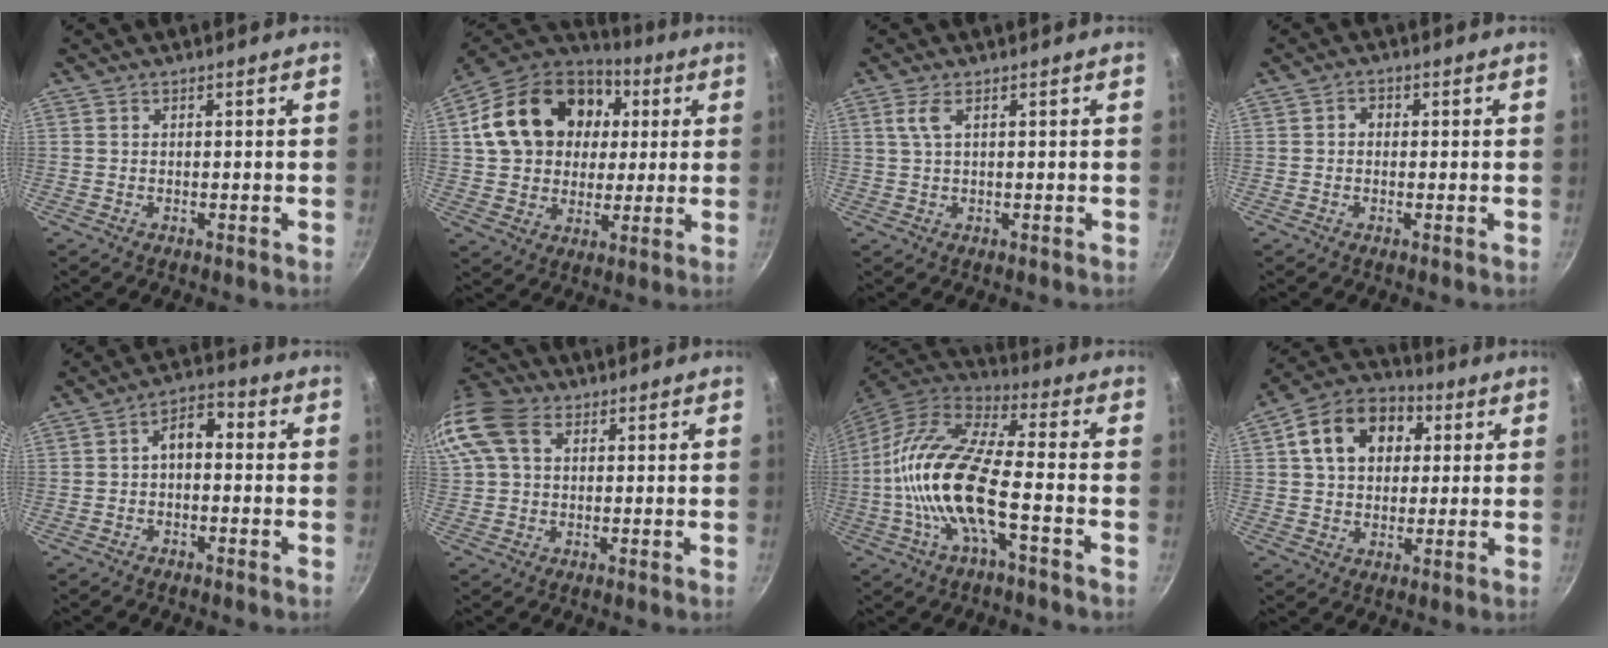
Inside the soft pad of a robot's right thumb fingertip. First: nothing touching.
{"total": 22.7, "force": [5.1, 17.4, 13.7], "torque": [-0.221, 0.023, 0.085]}
{"total": 2.8, "force": [1.1, 0.9, 2.5], "torque": [-0.055, 0.002, 0.024]}
{"total": 1.9, "force": [0.1, 1.6, 1.0], "torque": [-0.010, 0.006, -0.003]}
{"total": 5.7, "force": [-0.2, 3.6, 4.3], "torque": [-0.048, 0.024, -0.015]}
{"total": 14.7, "force": [4.9, 10.4, 9.2], "torque": [-0.209, 0.030, 0.083]}
{"total": 18.1, "force": [-3.9, 6.3, 16.5], "torque": [-0.324, 0.036, -0.090]}
{"total": 14.8, "force": [4.1, 10.9, 9.1], "torque": [-0.130, 0.022, 0.053]}